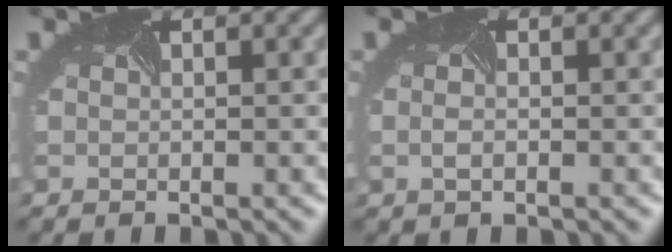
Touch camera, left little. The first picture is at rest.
{"total": 1.0, "force": [-0.4, 0.6, 0.7], "torque": [-0.021, -0.005, -0.001]}